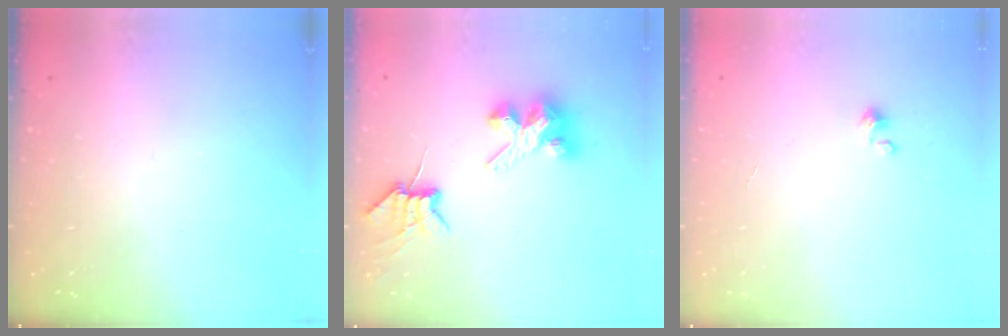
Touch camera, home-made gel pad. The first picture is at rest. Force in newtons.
{"total": 8.2, "press": 8.1, "slide": 0.8}
{"total": 0.9, "press": 0.9, "slide": 0.1}